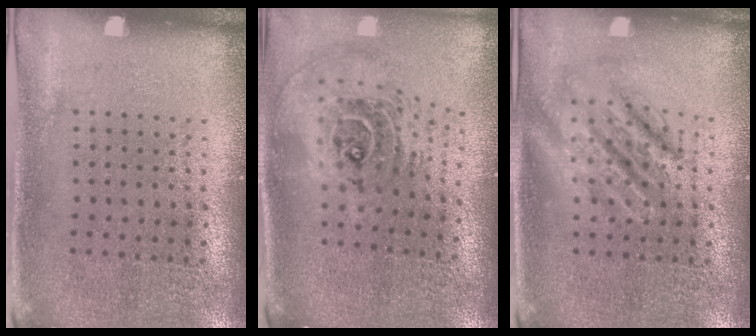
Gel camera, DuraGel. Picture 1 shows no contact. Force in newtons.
{"total": 2.4, "press": 1.8, "slide": 1.6}
{"total": 2.2, "press": 2.2, "slide": 0.3}